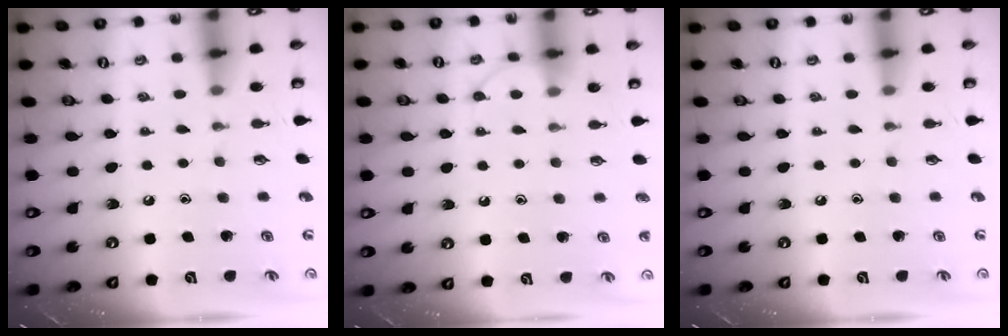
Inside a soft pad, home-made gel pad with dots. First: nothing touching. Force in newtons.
{"total": 7.6, "press": 7.5, "slide": 0.6}
{"total": 0.0}